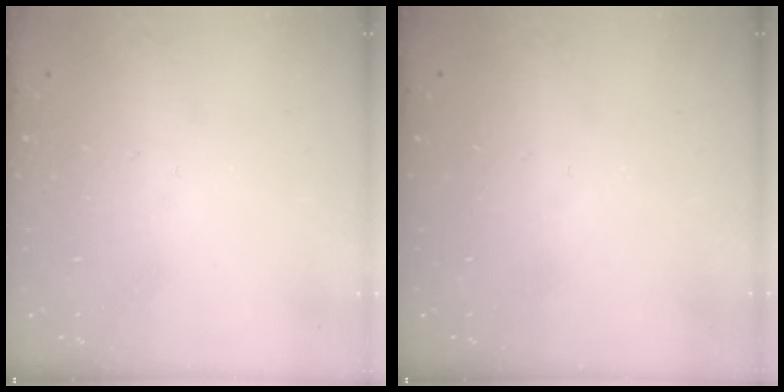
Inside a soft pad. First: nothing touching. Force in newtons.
{"total": 0.0}